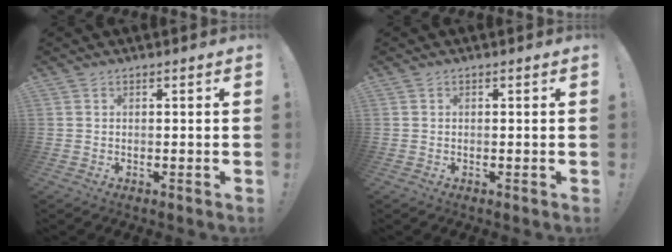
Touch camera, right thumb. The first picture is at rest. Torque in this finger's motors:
{"motor_torque": [0.08, -0.08, -0.27, 0.28, 0.00]}